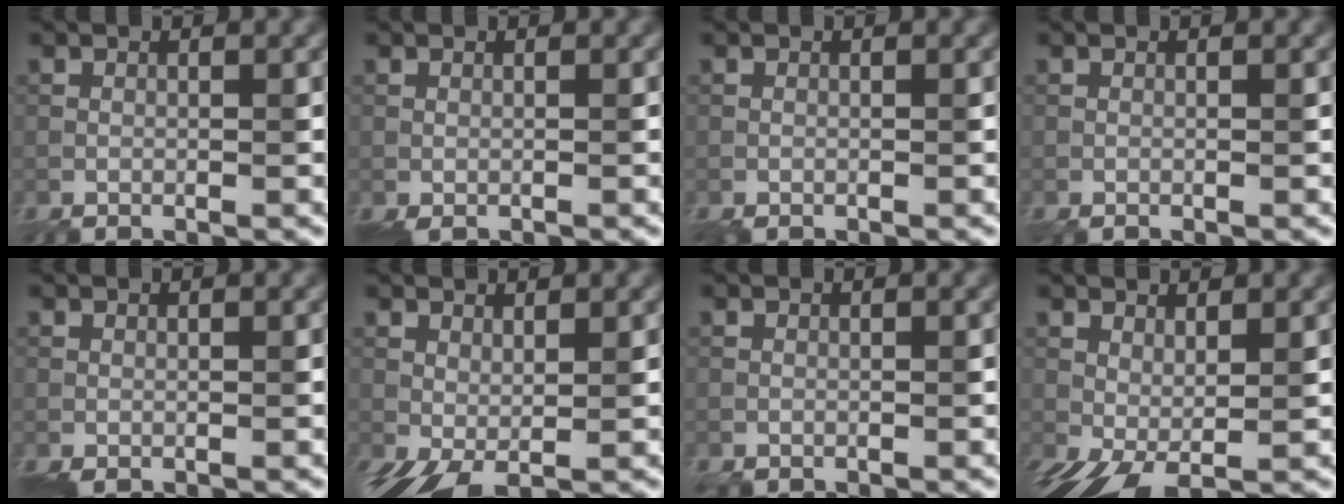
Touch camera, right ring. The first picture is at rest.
{"total": 0.9, "force": [0.0, 0.4, 0.8], "torque": [-0.016, 0.000, 0.001]}
{"total": 0.0}
{"total": 0.0}
{"total": 0.6, "force": [0.1, 0.3, 0.5], "torque": [-0.013, 0.000, 0.003]}
{"total": 4.1, "force": [-0.1, 2.0, 3.6], "torque": [-0.075, -0.009, 0.008]}
{"total": 0.0}
{"total": 5.5, "force": [-0.1, 2.8, 4.7], "torque": [-0.090, -0.015, 0.017]}